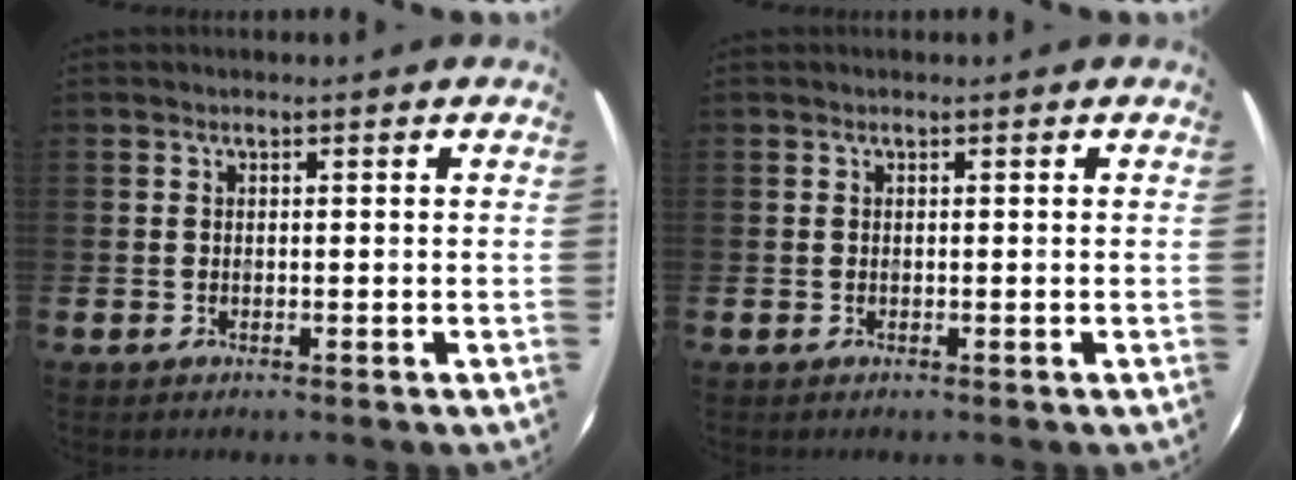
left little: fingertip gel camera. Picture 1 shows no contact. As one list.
[{"total": 0.0}]